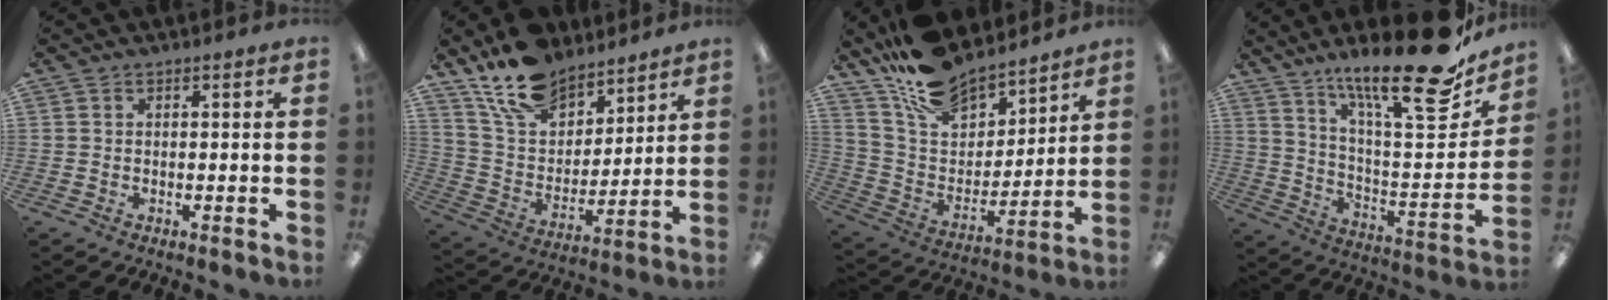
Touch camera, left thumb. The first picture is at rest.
{"total": 15.7, "force": [12.9, 7.4, 5.0], "torque": [-0.112, -0.080, 0.243]}
{"total": 16.3, "force": [14.1, 6.6, 4.9], "torque": [-0.120, -0.098, 0.260]}
{"total": 23.9, "force": [18.5, 4.6, 14.6], "torque": [-0.224, -0.133, 0.295]}